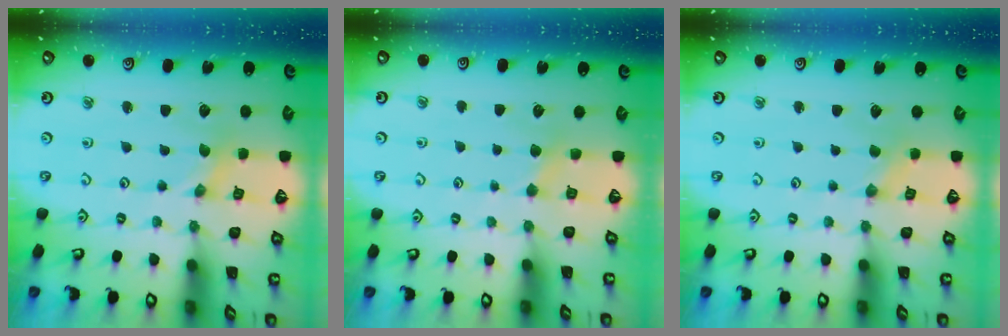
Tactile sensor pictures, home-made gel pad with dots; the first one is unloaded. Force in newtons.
{"total": 2.6, "press": 2.5, "slide": 0.4}
{"total": 0.0}